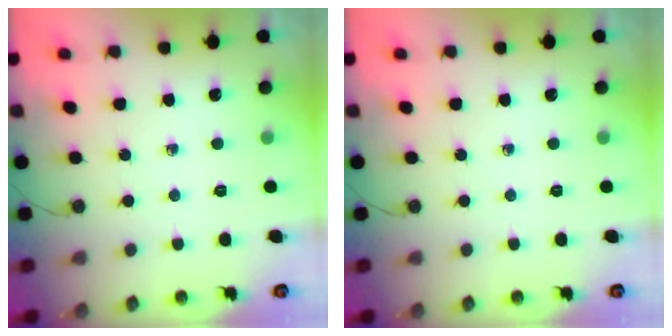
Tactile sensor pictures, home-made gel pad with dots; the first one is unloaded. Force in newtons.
{"total": 0.0}